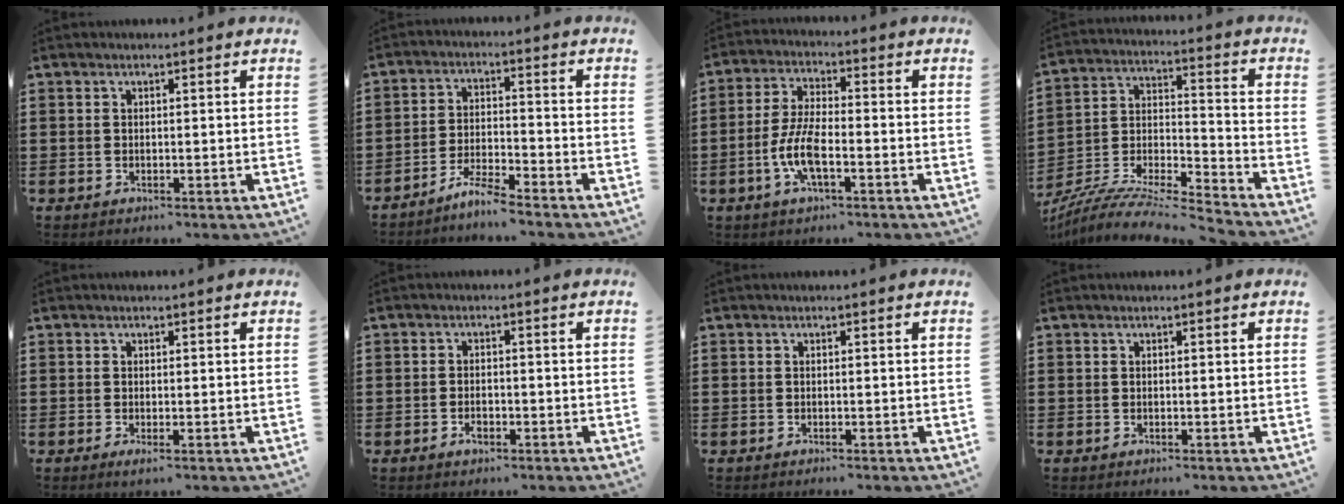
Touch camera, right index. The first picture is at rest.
{"total": 4.6, "force": [-4.4, -0.1, 1.5], "torque": [-0.043, -0.003, -0.089]}
{"total": 7.3, "force": [-2.5, 2.3, 6.5], "torque": [-0.148, -0.009, -0.053]}
{"total": 7.5, "force": [-7.1, 0.3, 2.3], "torque": [-0.047, -0.005, -0.146]}
{"total": 0.7, "force": [-0.2, 0.0, 0.7], "torque": [-0.011, -0.004, -0.002]}
{"total": 1.8, "force": [-0.9, 0.9, 1.2], "torque": [-0.024, 0.000, -0.017]}
{"total": 0.0}
{"total": 0.0}